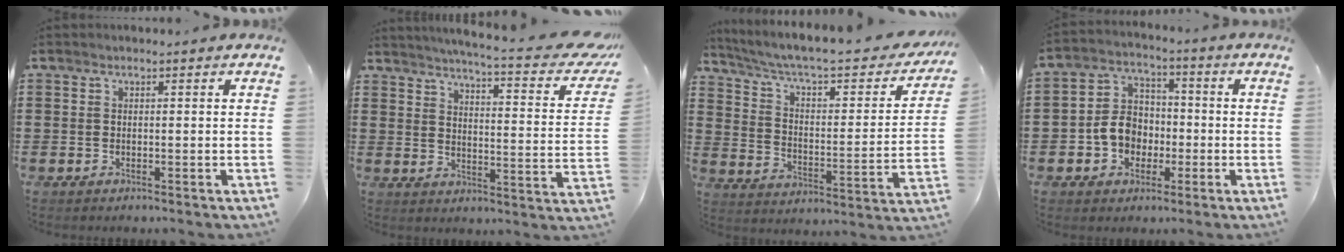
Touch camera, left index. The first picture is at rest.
{"total": 5.4, "force": [4.6, -0.6, 2.8], "torque": [-0.058, -0.044, 0.069]}
{"total": 6.1, "force": [4.7, 1.2, 3.7], "torque": [-0.094, -0.038, 0.073]}
{"total": 7.0, "force": [-1.8, 6.0, 3.3], "torque": [-0.092, 0.015, -0.037]}